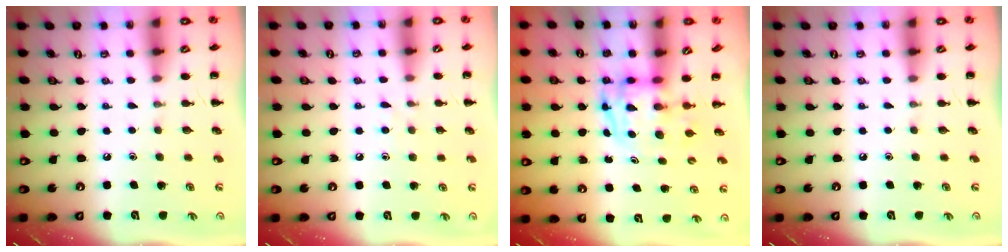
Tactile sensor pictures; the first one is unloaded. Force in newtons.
{"total": 3.7, "press": 3.4, "slide": 1.5}
{"total": 3.8, "press": 3.7, "slide": 0.5}
{"total": 0.0}